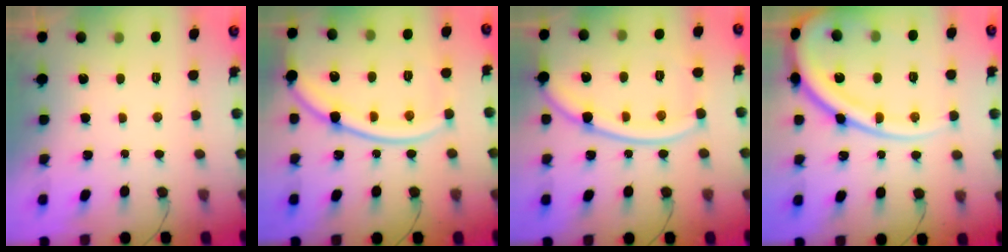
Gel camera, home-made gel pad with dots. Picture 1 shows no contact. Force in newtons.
{"total": 15.3, "press": 15.3, "slide": 0.8}
{"total": 15.3, "press": 15.2, "slide": 1.5}
{"total": 20.8, "press": 20.8, "slide": 1.8}